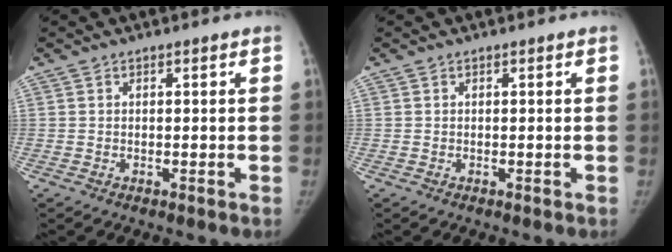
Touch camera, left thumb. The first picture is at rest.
{"total": 0.0}